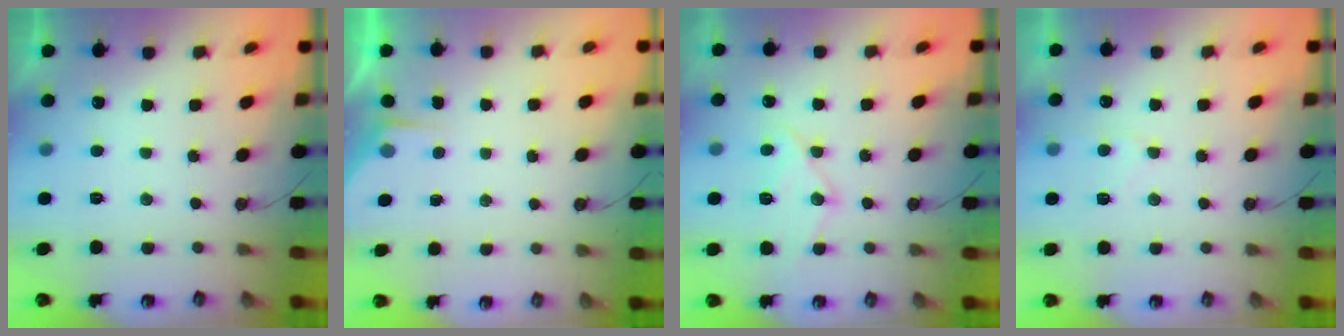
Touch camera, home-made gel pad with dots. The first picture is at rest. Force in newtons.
{"total": 2.4, "press": 2.3, "slide": 0.4}
{"total": 12.9, "press": 12.8, "slide": 1.3}
{"total": 5.5, "press": 5.5, "slide": 0.6}